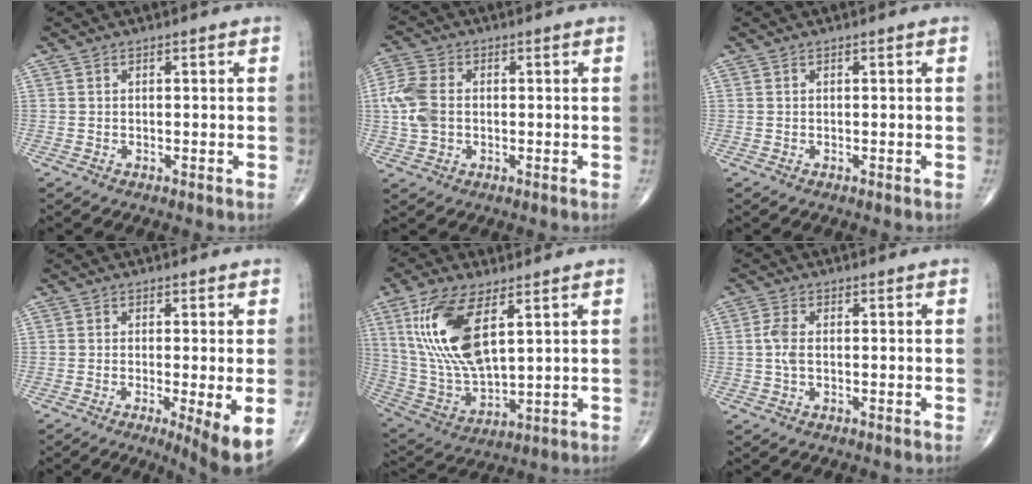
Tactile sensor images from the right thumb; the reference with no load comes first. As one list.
[{"total": 7.4, "force": [-0.1, 5.2, 5.2], "torque": [-0.126, 0.011, -0.006]}, {"total": 0.0}, {"total": 7.5, "force": [-2.3, 1.0, 7.1], "torque": [-0.110, -0.023, -0.038]}, {"total": 17.3, "force": [6.4, 7.3, 14.3], "torque": [-0.293, -0.023, 0.132]}, {"total": 2.8, "force": [-0.1, 1.4, 2.5], "torque": [-0.063, 0.004, -0.006]}]